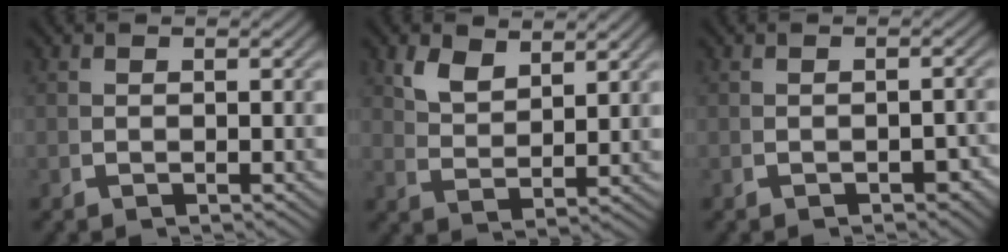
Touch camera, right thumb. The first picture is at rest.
{"total": 3.4, "force": [2.9, 0.7, 1.6], "torque": [-0.032, 0.000, 0.066]}
{"total": 1.4, "force": [-1.3, 0.4, 0.5], "torque": [-0.011, -0.006, -0.017]}